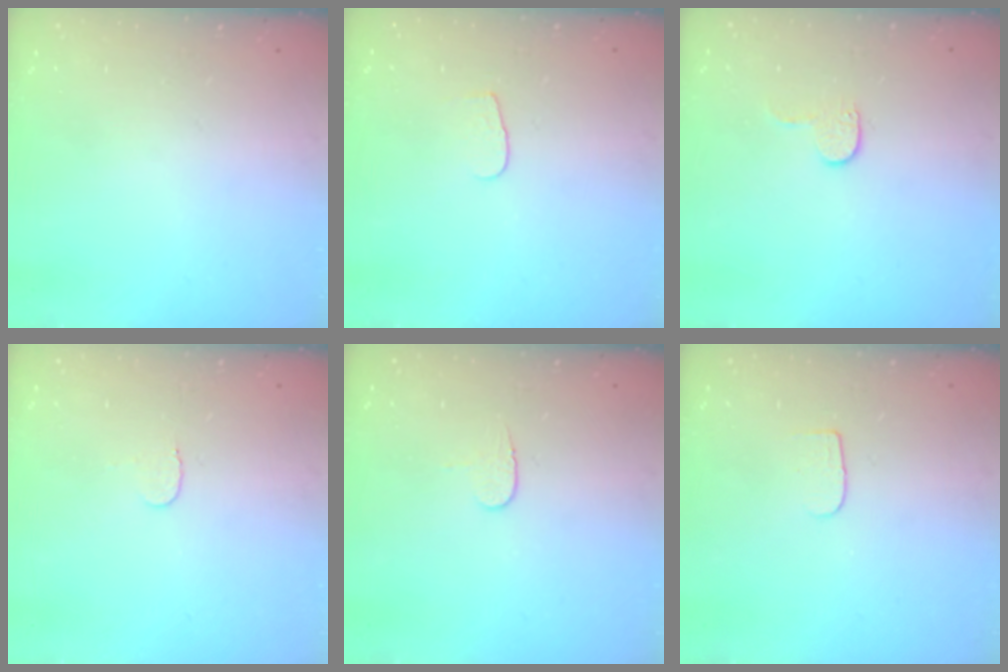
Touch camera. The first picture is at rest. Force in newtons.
{"total": 4.2, "press": 4.2, "slide": 0.4}
{"total": 3.9, "press": 3.9, "slide": 0.4}
{"total": 3.5, "press": 3.5, "slide": 0.4}
{"total": 3.8, "press": 3.8, "slide": 0.4}
{"total": 4.8, "press": 4.8, "slide": 0.5}